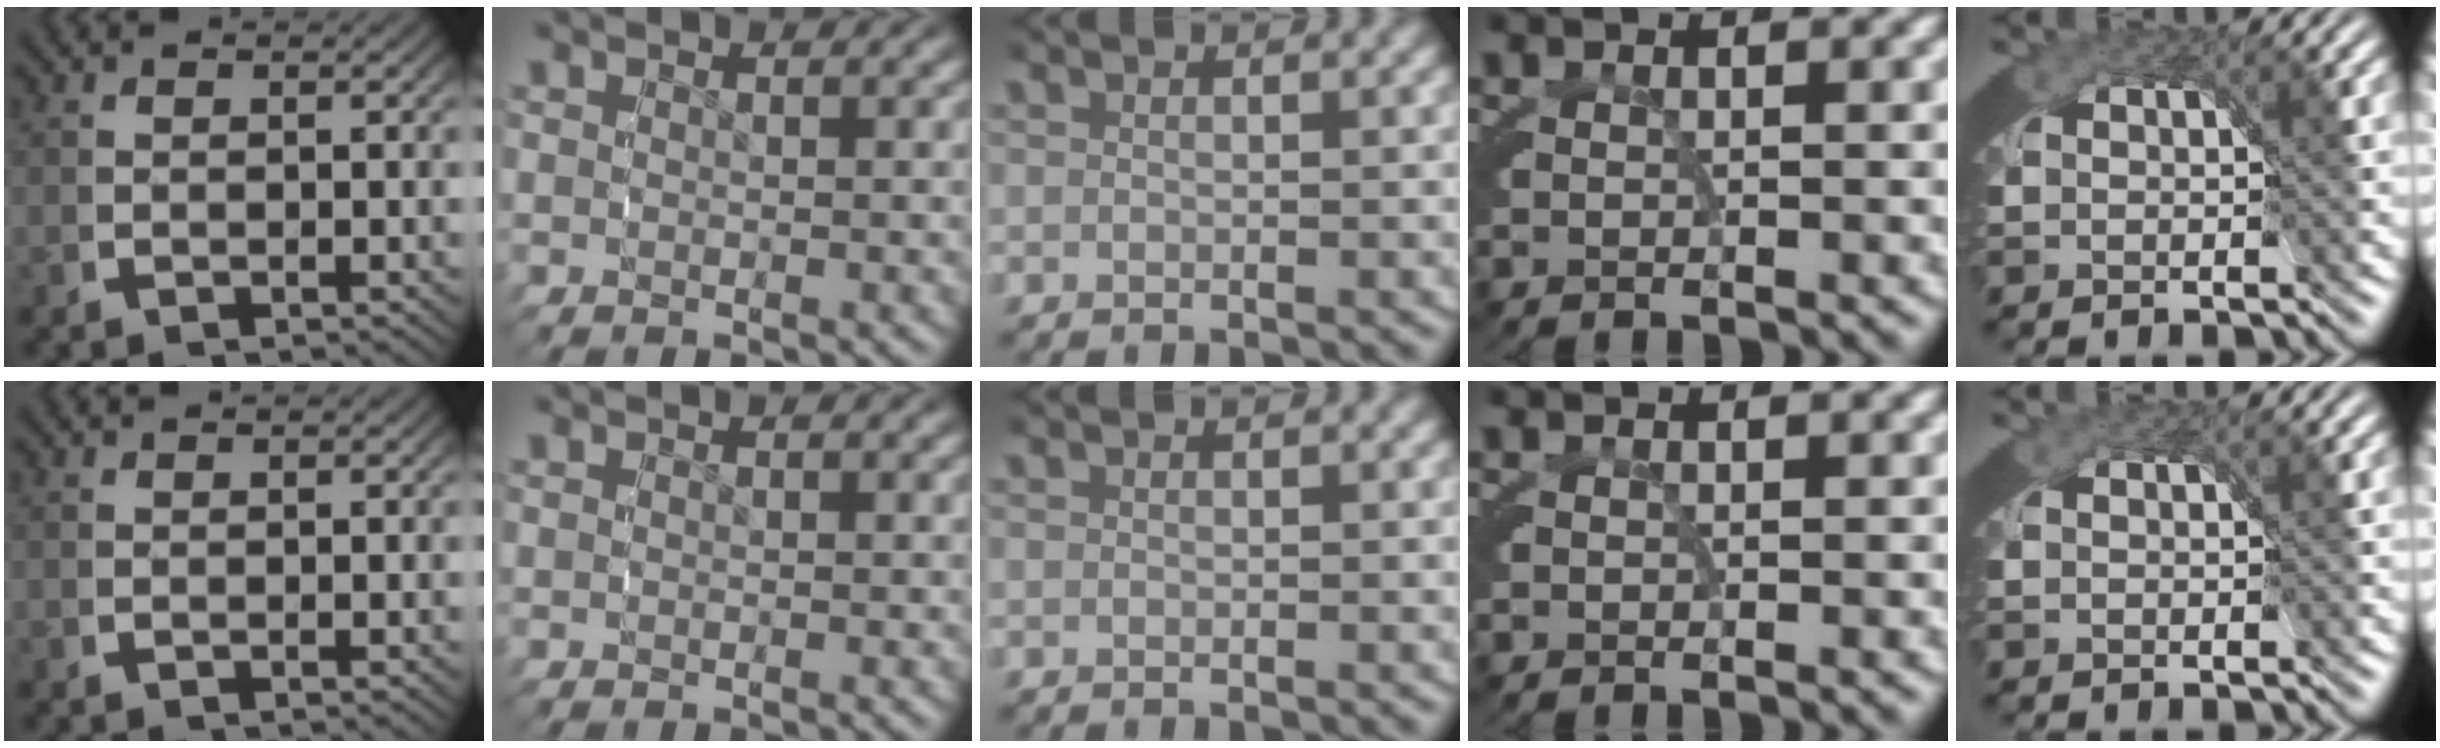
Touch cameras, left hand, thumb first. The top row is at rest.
{}